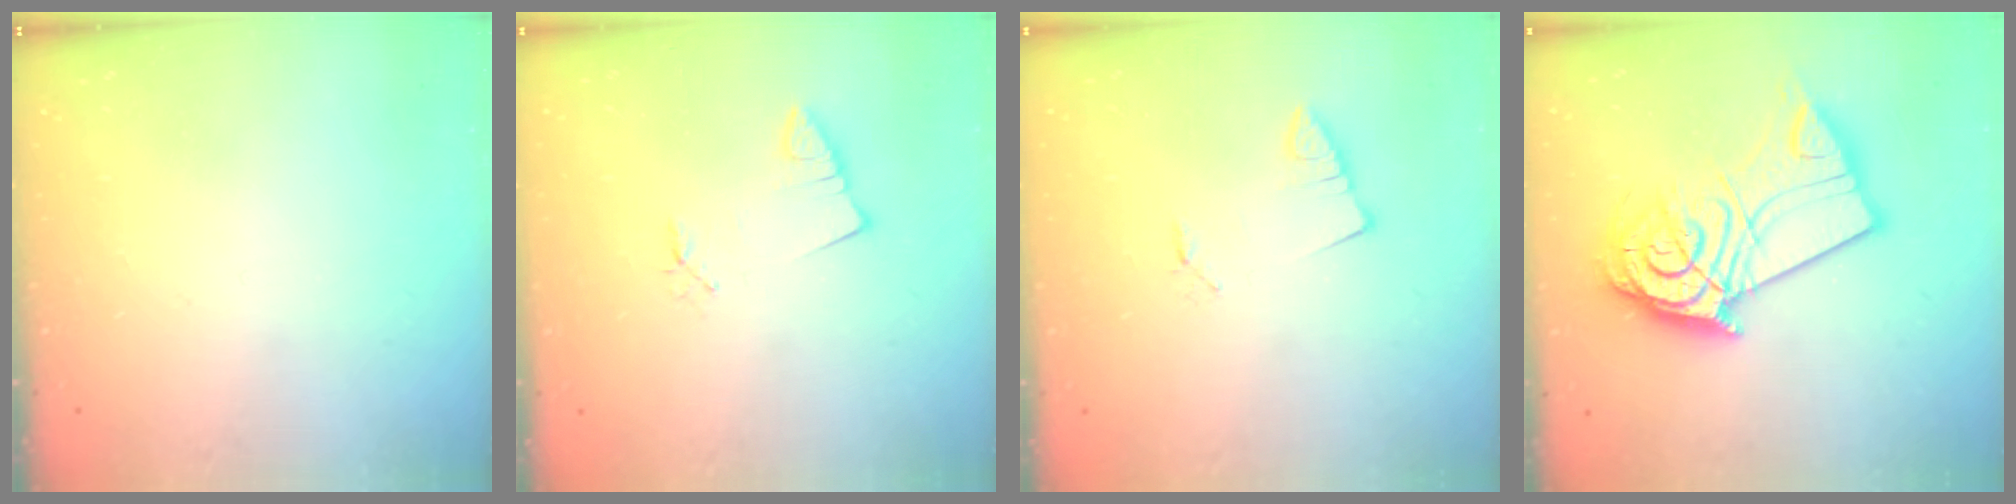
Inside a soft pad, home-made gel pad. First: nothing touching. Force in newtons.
{"total": 1.2, "press": 1.2, "slide": 0.1}
{"total": 1.3, "press": 1.2, "slide": 0.1}
{"total": 17.5, "press": 17.4, "slide": 2.2}